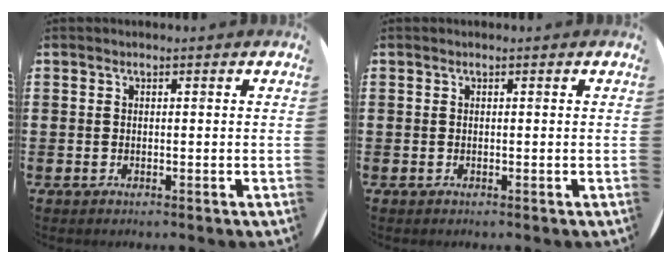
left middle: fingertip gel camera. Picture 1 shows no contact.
{"total": 0.0}